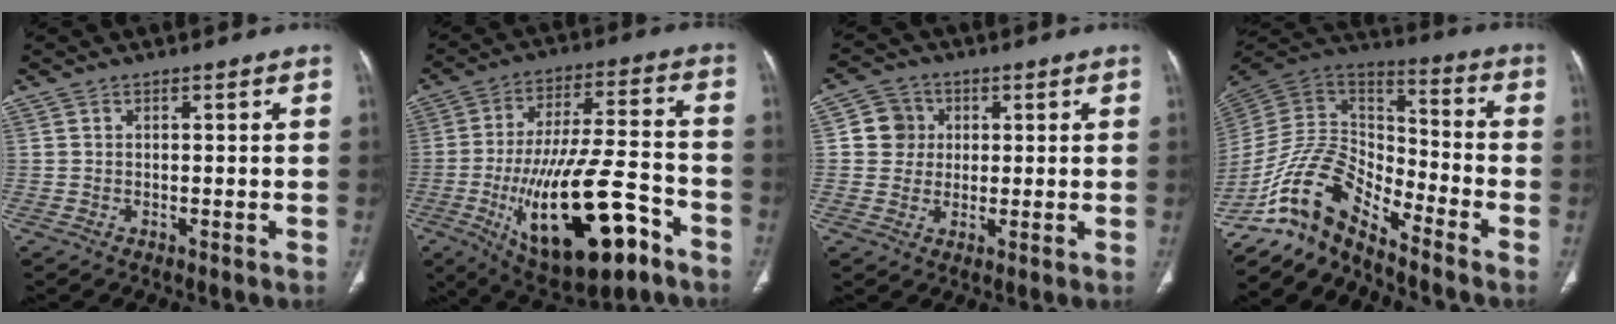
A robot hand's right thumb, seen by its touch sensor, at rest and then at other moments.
{"total": 23.7, "force": [-9.9, 8.8, 19.6], "torque": [-0.343, 0.037, -0.144]}
{"total": 6.0, "force": [1.1, 5.7, 1.5], "torque": [0.004, 0.004, 0.015]}
{"total": 14.0, "force": [-11.2, 5.0, 6.6], "torque": [-0.117, 0.100, -0.222]}